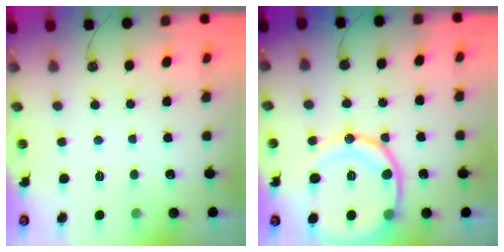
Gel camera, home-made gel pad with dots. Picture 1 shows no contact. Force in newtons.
{"total": 17.3, "press": 17.2, "slide": 1.9}